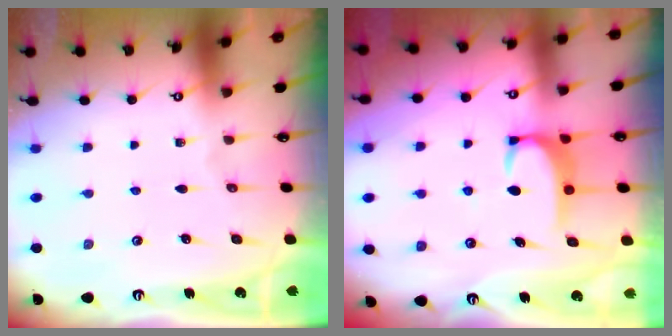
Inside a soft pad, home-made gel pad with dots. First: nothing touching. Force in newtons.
{"total": 2.7, "press": 2.7, "slide": 0.5}